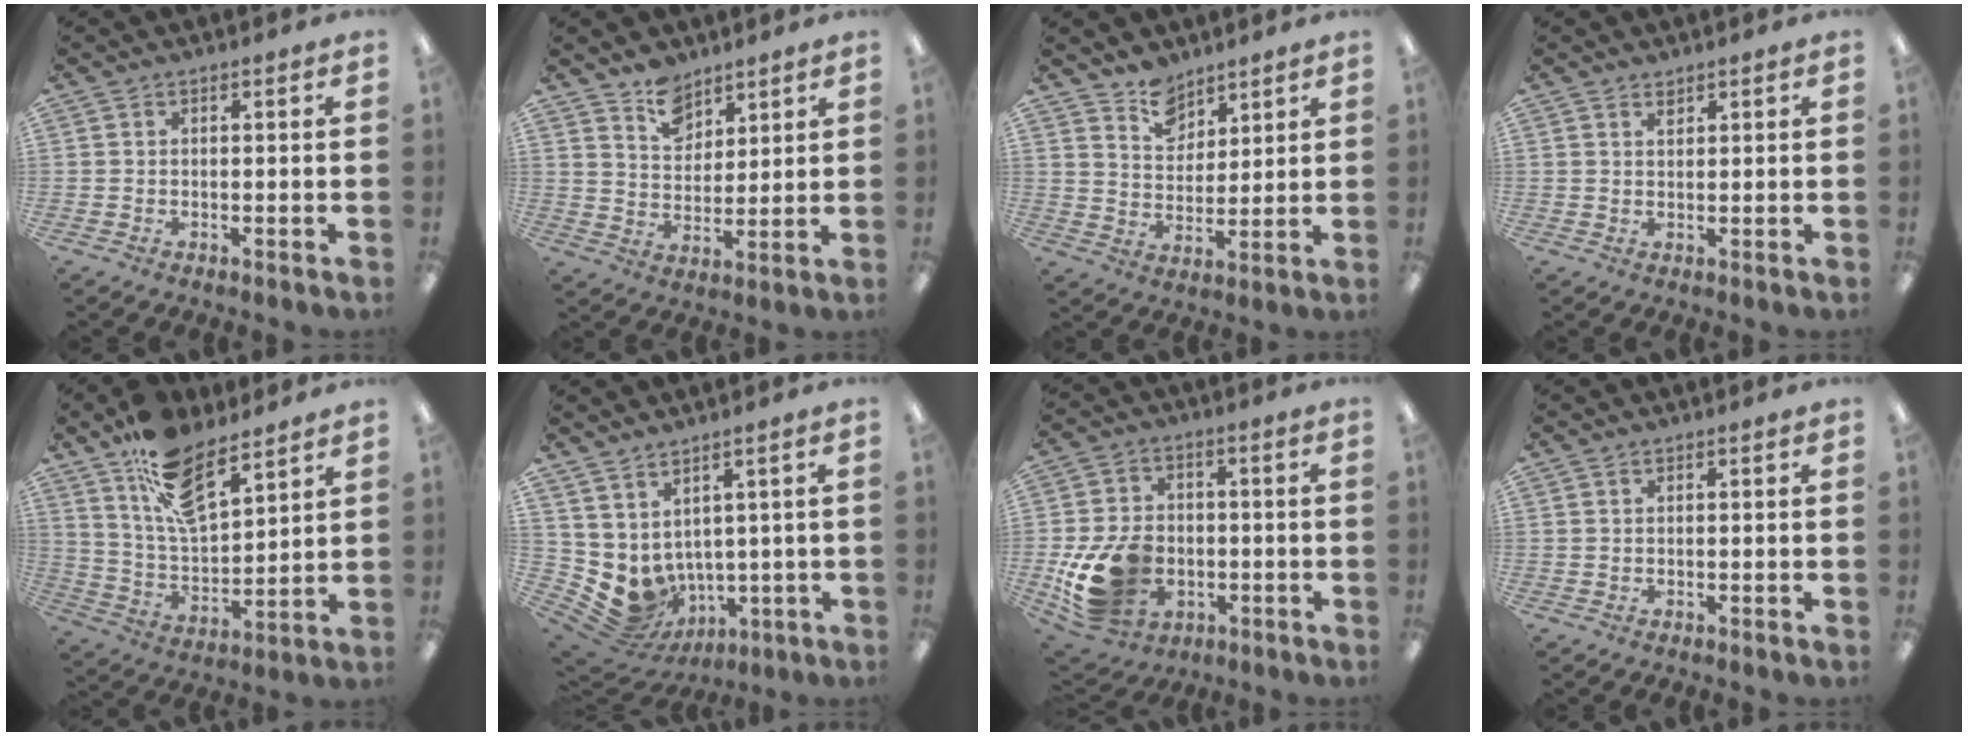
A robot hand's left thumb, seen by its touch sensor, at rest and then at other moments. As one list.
[{"total": 8.5, "force": [6.5, 5.0, 2.0], "torque": [-0.026, -0.039, 0.120]}, {"total": 8.4, "force": [6.7, 4.9, 1.5], "torque": [-0.027, -0.040, 0.126]}, {"total": 1.3, "force": [1.2, 0.5, 0.3], "torque": [0.002, -0.004, 0.021]}, {"total": 15.0, "force": [10.5, 6.4, 8.5], "torque": [-0.160, -0.051, 0.192]}, {"total": 5.9, "force": [-0.1, 5.4, 2.2], "torque": [-0.068, -0.031, 0.010]}, {"total": 15.3, "force": [-4.2, 11.3, 9.5], "torque": [-0.189, 0.021, -0.066]}, {"total": 0.0}]